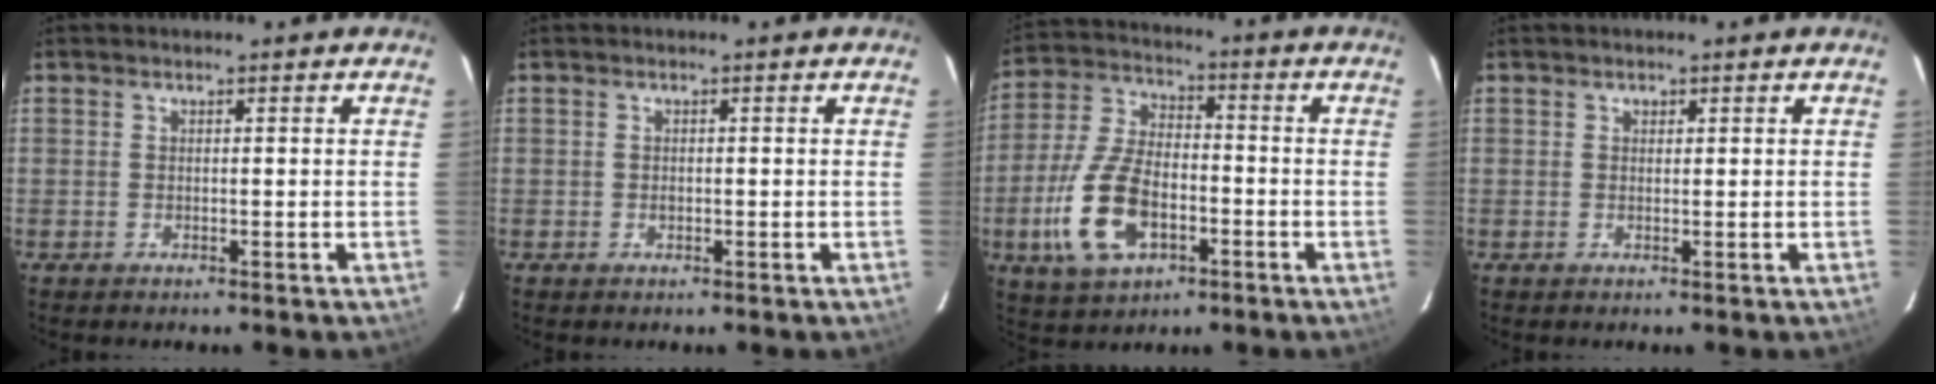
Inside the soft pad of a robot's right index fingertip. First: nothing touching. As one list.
[{"total": 0.6, "force": [-0.1, 0.6, 0.2], "torque": [-0.003, 0.002, -0.001]}, {"total": 13.0, "force": [-4.6, 7.0, 10.0], "torque": [-0.224, 0.003, -0.084]}, {"total": 0.7, "force": [0.3, 0.6, 0.1], "torque": [-0.001, 0.003, 0.004]}]